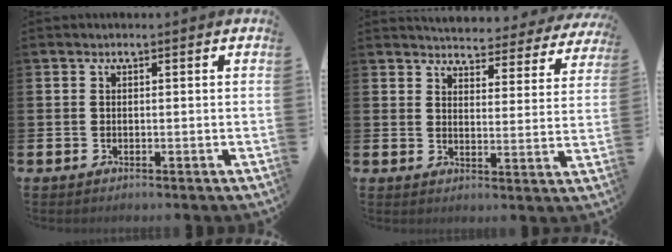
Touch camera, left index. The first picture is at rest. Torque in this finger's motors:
{"motor_torque": [1.11, -1.02, 0.52, 0.02]}